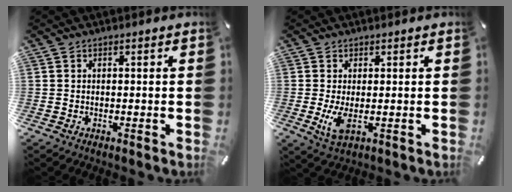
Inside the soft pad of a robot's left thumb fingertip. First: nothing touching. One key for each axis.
{"total": 5.4, "fx": -0.2, "fy": 2.0, "fz": 5.0, "tx": -0.114, "ty": -0.018, "tz": -0.009}